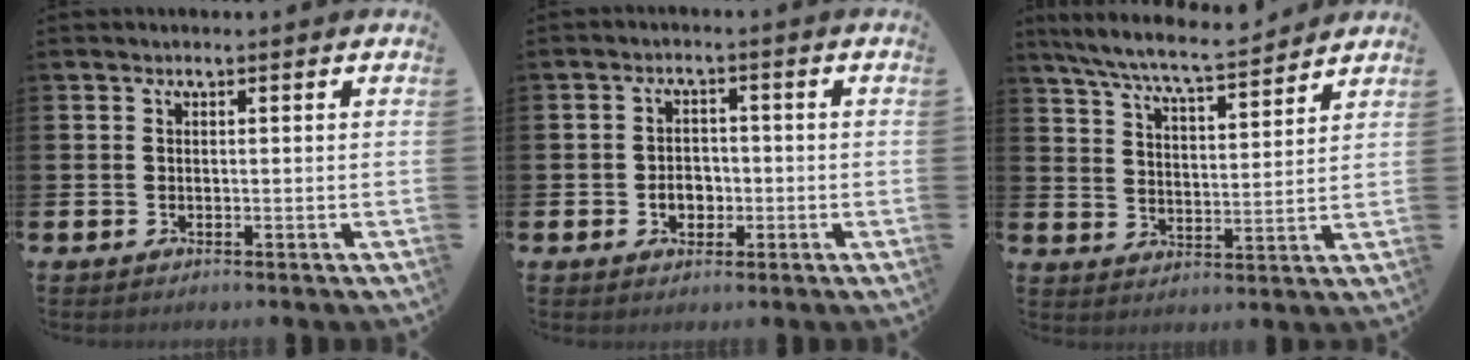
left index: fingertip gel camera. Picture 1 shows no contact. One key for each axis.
{"total": 3.1, "fx": -0.9, "fy": 2.4, "fz": 1.7, "tx": -0.026, "ty": 0.000, "tz": -0.023}
{"total": 7.5, "fx": 7.1, "fy": 0.3, "fz": 2.6, "tx": -0.075, "ty": -0.044, "tz": 0.123}